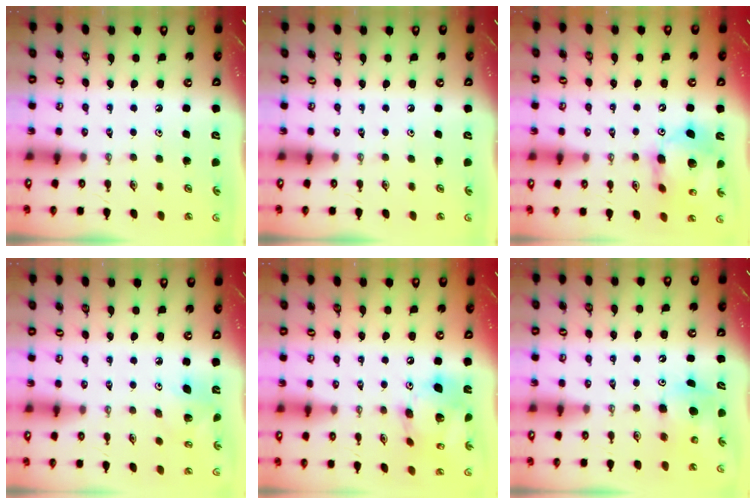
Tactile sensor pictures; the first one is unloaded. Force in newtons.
{"total": 0.0}
{"total": 13.6, "press": 13.5, "slide": 1.5}
{"total": 6.4, "press": 6.4, "slide": 0.3}
{"total": 16.1, "press": 16.0, "slide": 1.9}
{"total": 7.9, "press": 7.8, "slide": 1.1}